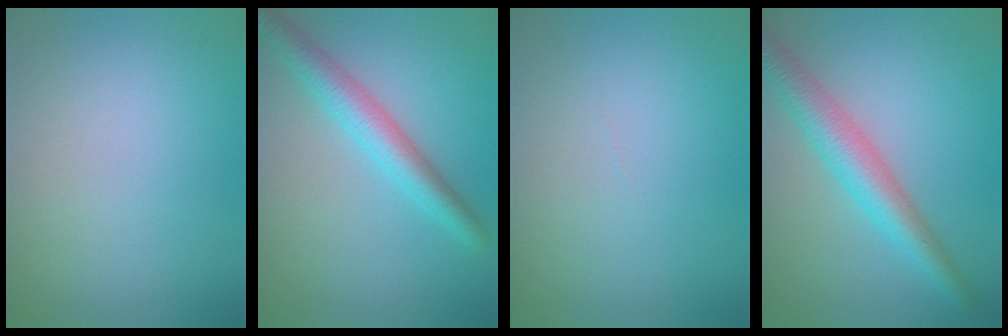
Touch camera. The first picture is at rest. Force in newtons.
{"total": 4.2, "press": 4.2, "slide": 0.2}
{"total": 0.0}
{"total": 4.9, "press": 4.9, "slide": 0.3}